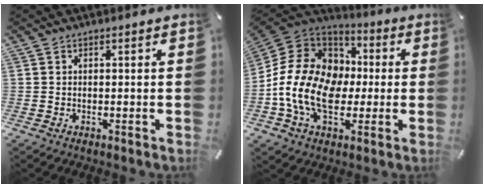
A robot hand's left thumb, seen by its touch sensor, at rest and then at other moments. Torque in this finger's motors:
{"motor_torque": [0.63, 2.22, 1.64, 1.13, 0.35]}